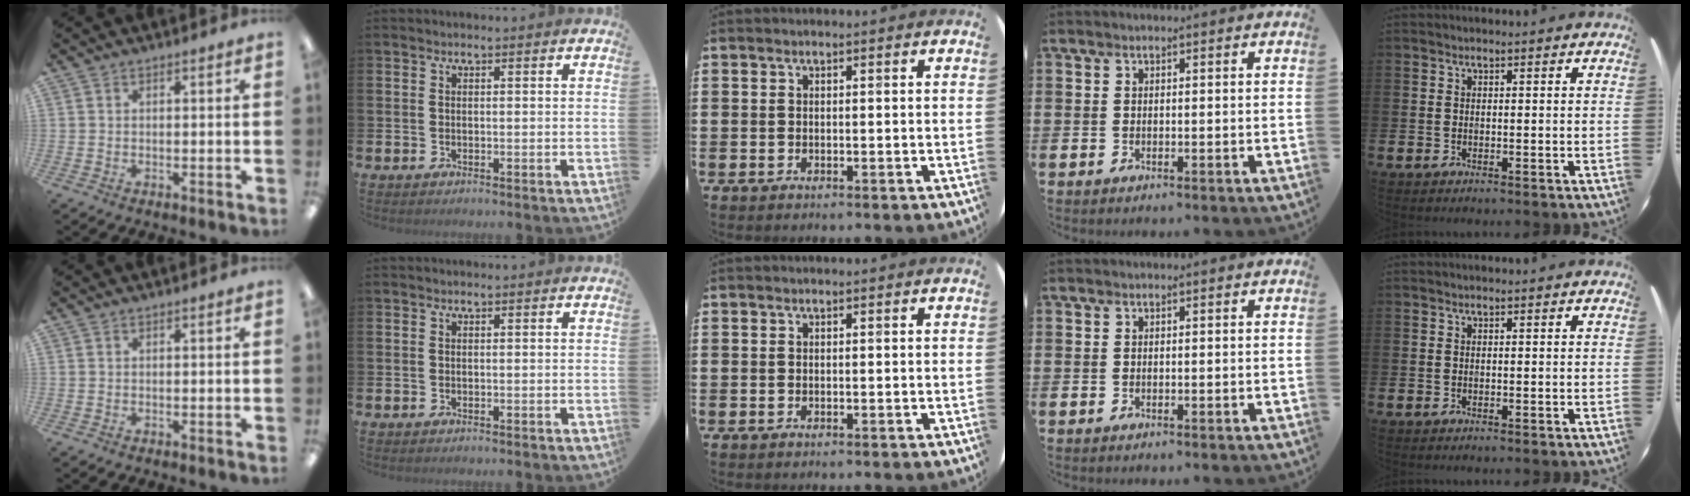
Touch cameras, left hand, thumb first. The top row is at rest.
{}